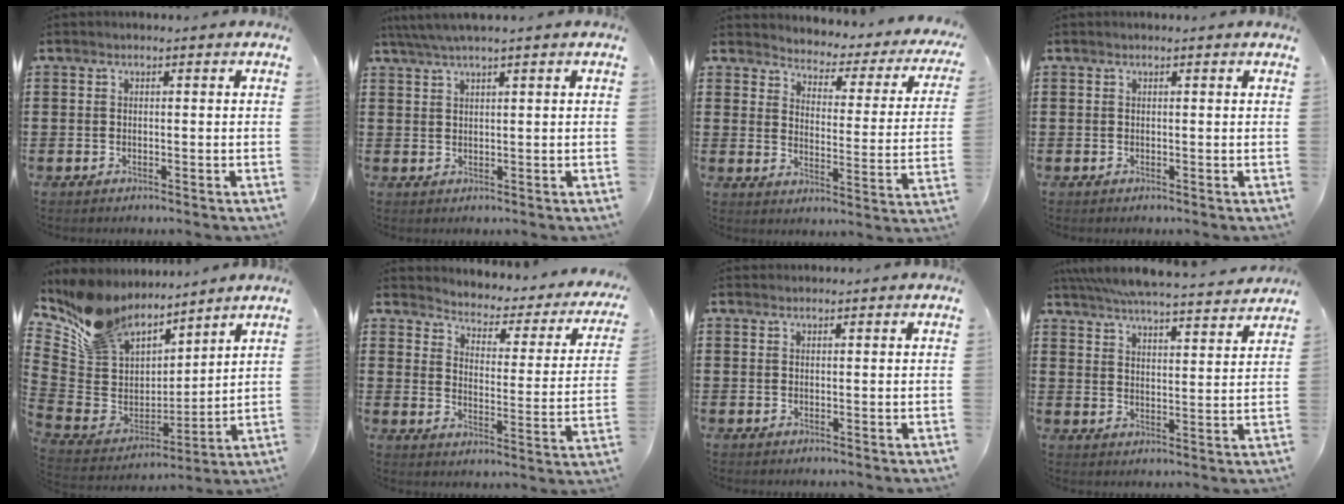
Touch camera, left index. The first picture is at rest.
{"total": 2.6, "force": [2.0, -0.1, 1.7], "torque": [-0.036, 0.002, 0.038]}
{"total": 2.4, "force": [2.3, 0.7, 0.0], "torque": [-0.022, -0.027, 0.029]}
{"total": 0.0}
{"total": 10.0, "force": [8.6, 4.9, 1.3], "torque": [-0.086, -0.058, 0.166]}
{"total": 1.8, "force": [1.6, 0.8, 0.3], "torque": [-0.025, -0.024, 0.015]}
{"total": 0.7, "force": [0.7, 0.1, 0.0], "torque": [-0.003, -0.001, 0.014]}
{"total": 6.0, "force": [5.9, -0.2, 1.4], "torque": [-0.054, -0.042, 0.101]}